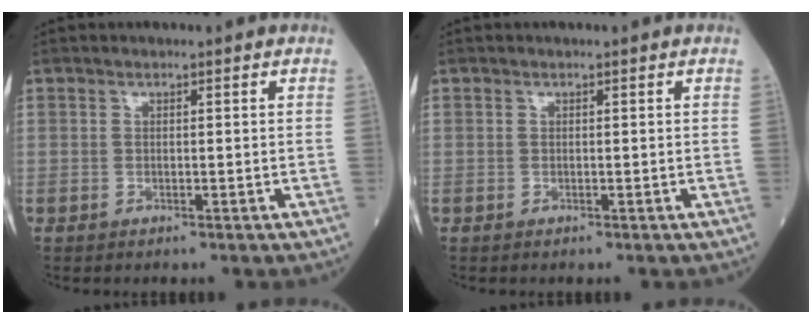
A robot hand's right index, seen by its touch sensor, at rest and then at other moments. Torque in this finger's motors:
{"motor_torque": [0.06, 0.02, 0.03, 0.01]}